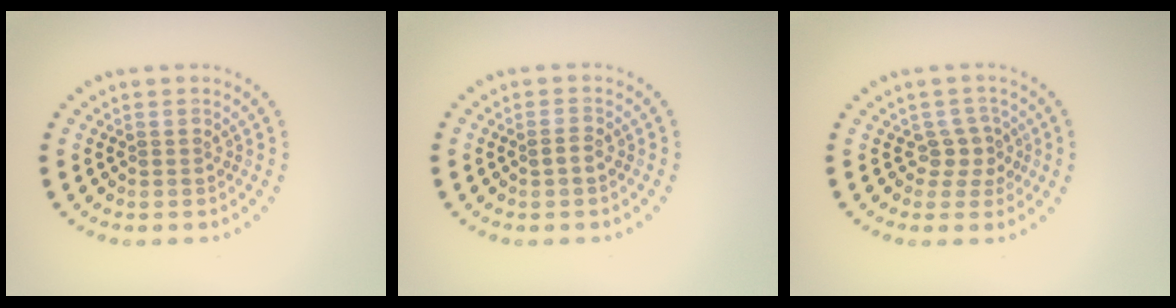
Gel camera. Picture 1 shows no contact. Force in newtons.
{"total": 0.9, "press": 0.9, "slide": 0.3}
{"total": 2.0, "press": 1.5, "slide": 1.3}